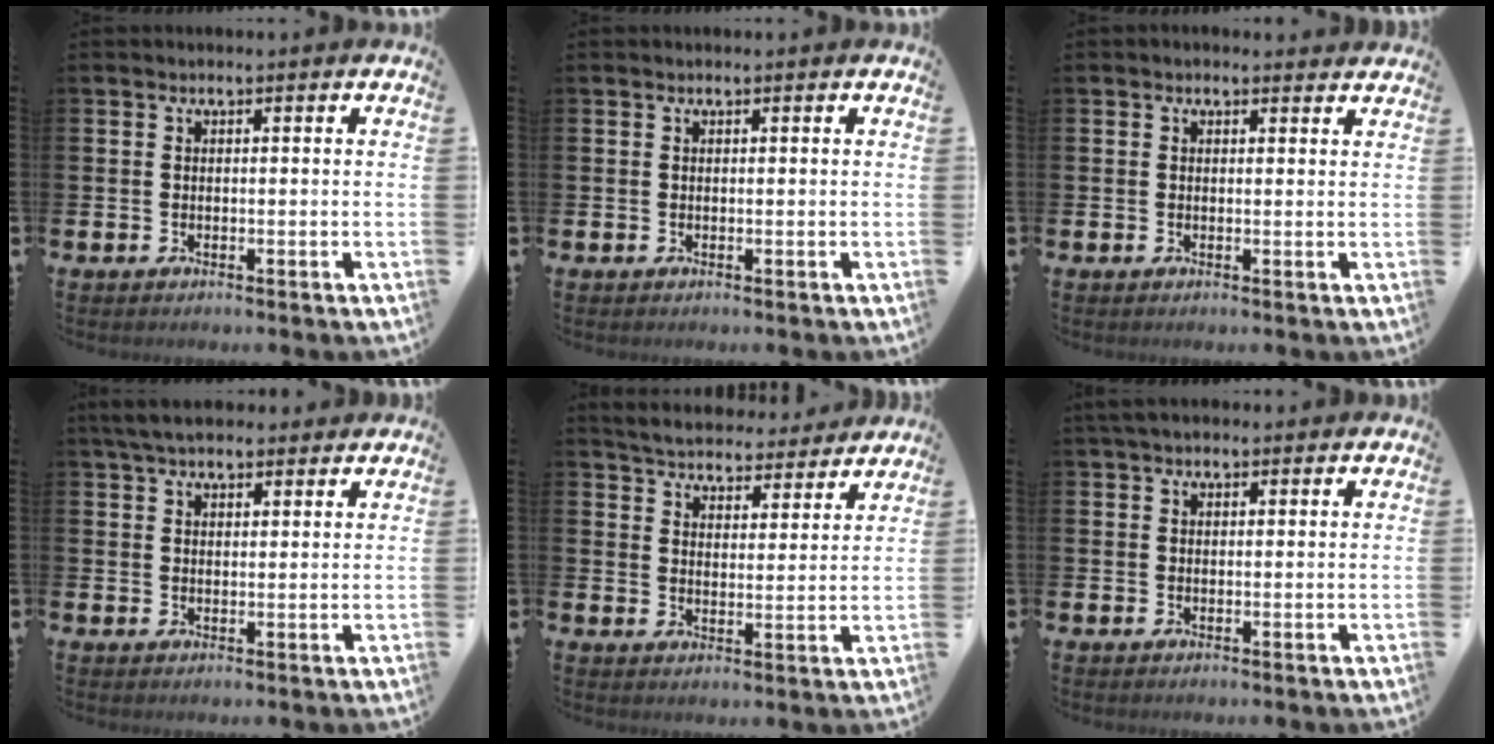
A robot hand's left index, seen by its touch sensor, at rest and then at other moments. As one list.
[{"total": 0.0}, {"total": 0.8, "force": [0.8, 0.3, 0.1], "torque": [0.005, 0.001, 0.012]}, {"total": 5.1, "force": [4.6, 1.6, 1.6], "torque": [-0.040, -0.010, 0.085]}, {"total": 5.1, "force": [5.1, 0.9, 0.2], "torque": [-0.028, -0.040, 0.086]}, {"total": 2.6, "force": [2.2, 1.0, 1.0], "torque": [-0.014, 0.000, 0.038]}]